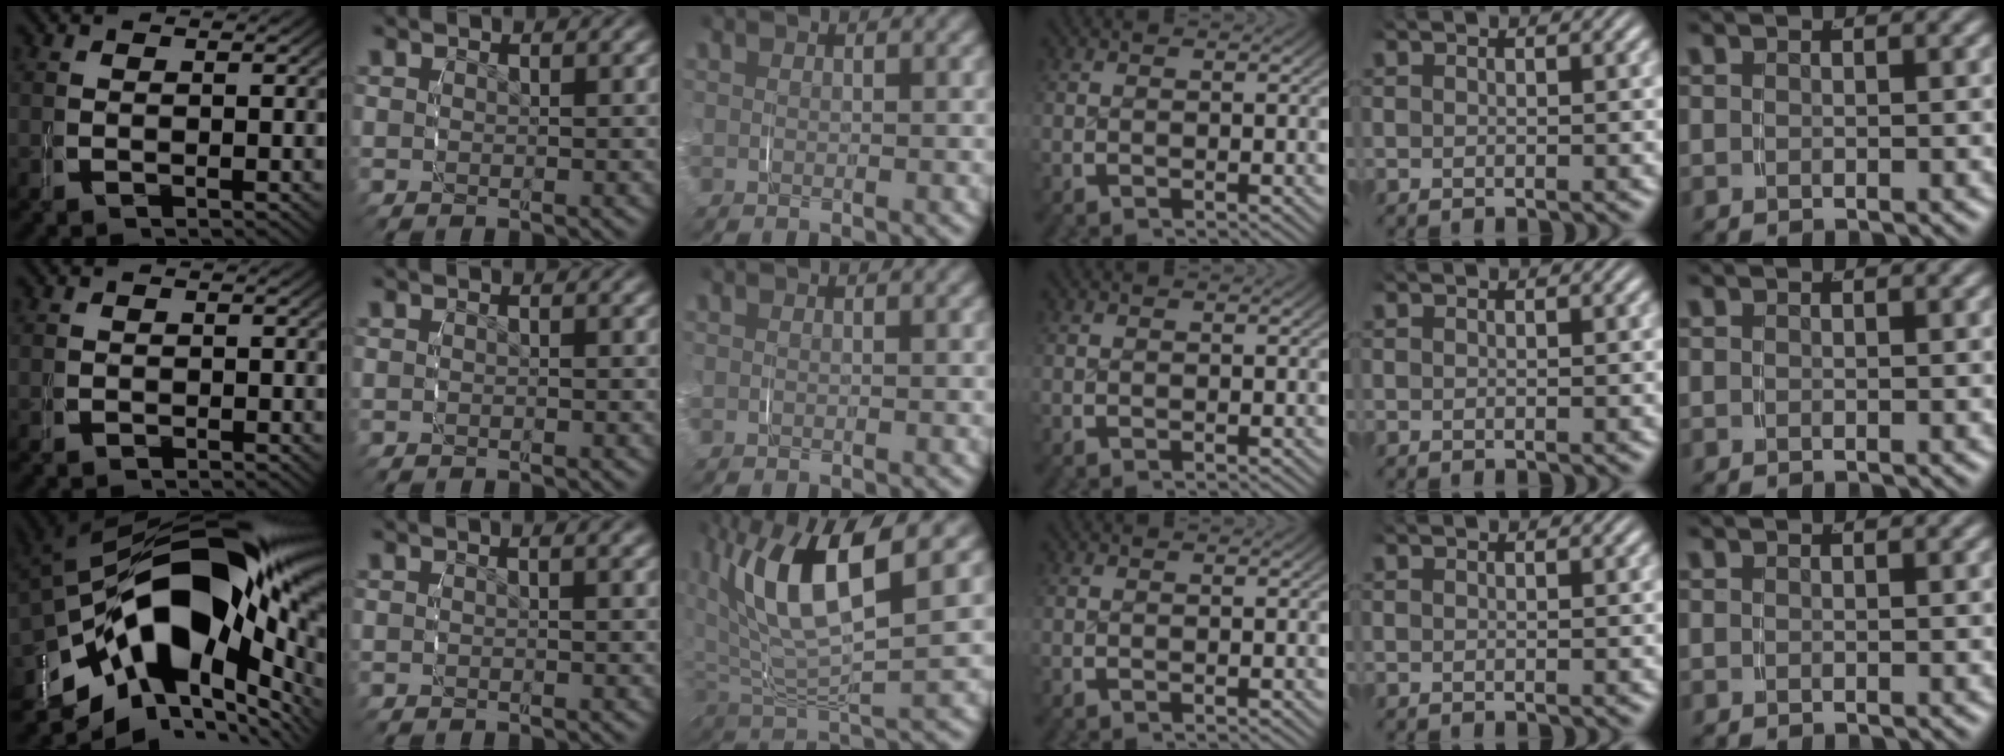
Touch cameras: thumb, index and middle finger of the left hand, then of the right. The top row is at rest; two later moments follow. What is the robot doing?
{"motion": "grasp_and_lifting", "object": "keyboard"}